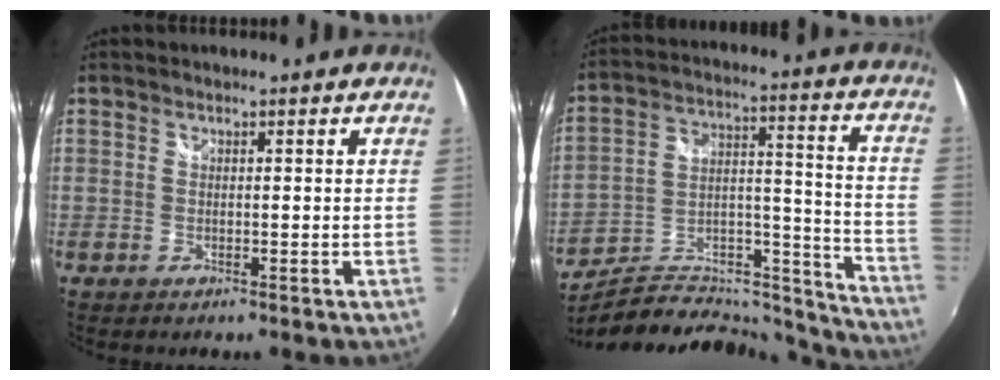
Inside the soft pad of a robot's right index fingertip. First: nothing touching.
{"total": 24.5, "force": [-20.9, 8.3, 9.6], "torque": [-0.141, 0.046, -0.297]}